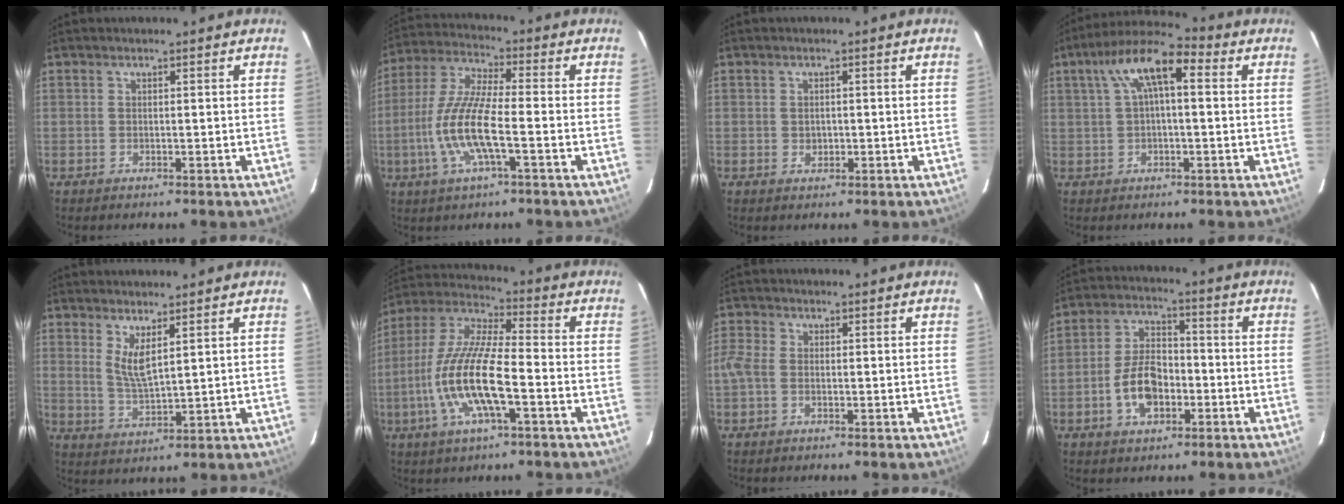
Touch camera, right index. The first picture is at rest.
{"total": 12.5, "force": [-3.5, 2.4, 11.8], "torque": [-0.250, -0.003, -0.072]}
{"total": 1.6, "force": [-0.2, 1.4, 0.7], "torque": [-0.008, 0.002, -0.002]}
{"total": 10.4, "force": [2.8, 3.8, 9.3], "torque": [-0.174, 0.035, 0.044]}
{"total": 4.8, "force": [2.5, 1.0, 4.0], "torque": [-0.076, -0.016, 0.049]}
{"total": 15.7, "force": [-4.9, 3.7, 14.5], "torque": [-0.299, -0.007, -0.101]}
{"total": 3.1, "force": [-0.6, 2.1, 2.3], "torque": [-0.054, 0.002, -0.014]}
{"total": 9.4, "force": [-3.3, 5.6, 6.9], "torque": [-0.138, 0.017, -0.052]}